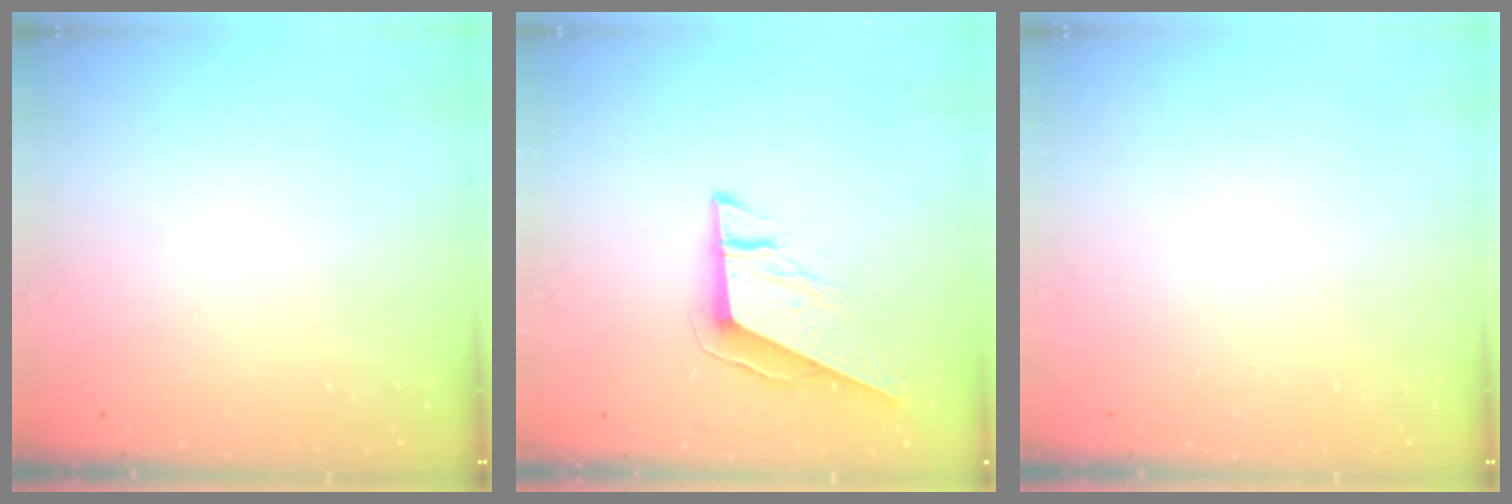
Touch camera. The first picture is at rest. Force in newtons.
{"total": 9.6, "press": 9.5, "slide": 1.0}
{"total": 0.0}